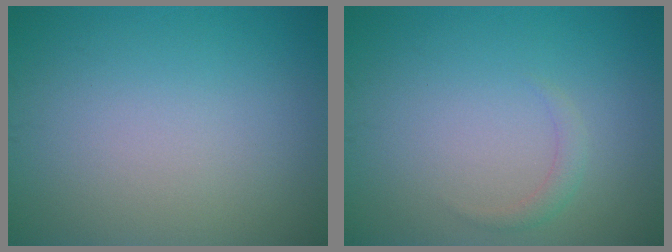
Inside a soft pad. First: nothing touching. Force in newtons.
{"total": 1.0, "press": 1.0, "slide": 0.1}